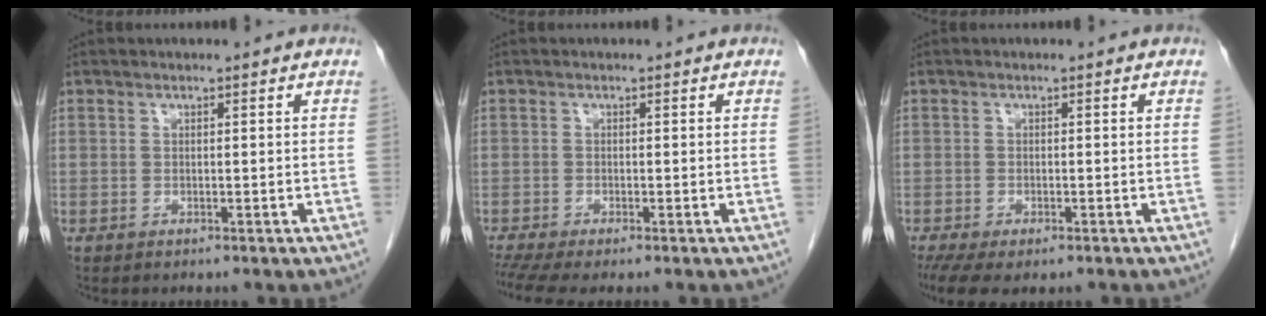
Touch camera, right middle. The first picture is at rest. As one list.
[{"total": 3.9, "force": [-3.0, 0.2, 2.4], "torque": [-0.050, -0.011, -0.056]}, {"total": 7.4, "force": [-5.0, 2.9, 4.6], "torque": [-0.090, -0.019, -0.078]}]